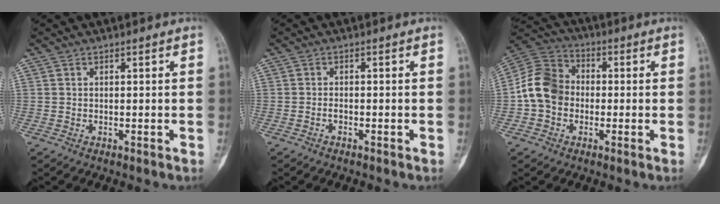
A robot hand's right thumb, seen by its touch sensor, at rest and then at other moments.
{"total": 0.8, "force": [-0.5, 0.4, 0.5], "torque": [-0.005, 0.006, -0.012]}
{"total": 10.5, "force": [-1.5, 8.6, 5.8], "torque": [-0.097, 0.033, -0.044]}